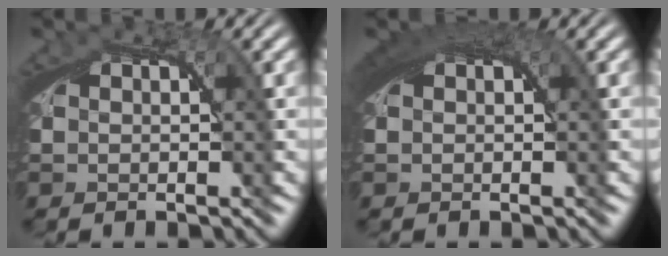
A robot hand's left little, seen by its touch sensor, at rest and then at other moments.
{"total": 3.2, "force": [1.5, 1.1, 2.6], "torque": [-0.038, 0.012, 0.020]}